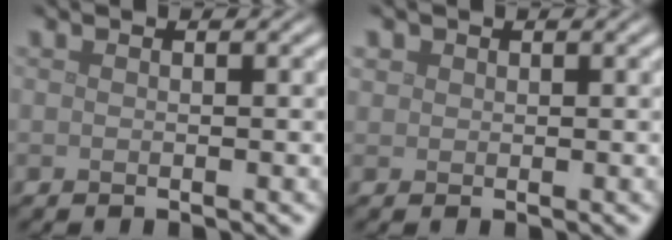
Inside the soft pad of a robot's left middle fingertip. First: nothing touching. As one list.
[{"total": 0.9, "force": [0.4, 0.8, 0.1], "torque": [0.003, 0.000, 0.008]}]